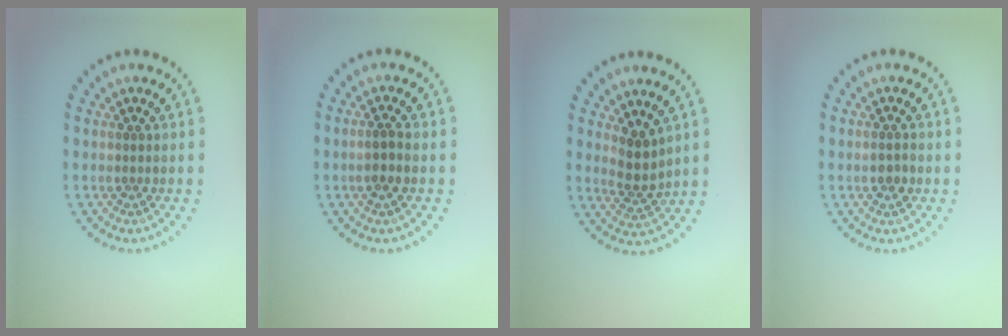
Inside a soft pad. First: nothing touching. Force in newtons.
{"total": 1.4, "press": 1.2, "slide": 0.6}
{"total": 2.5, "press": 2.0, "slide": 1.6}
{"total": 1.4, "press": 1.3, "slide": 0.4}